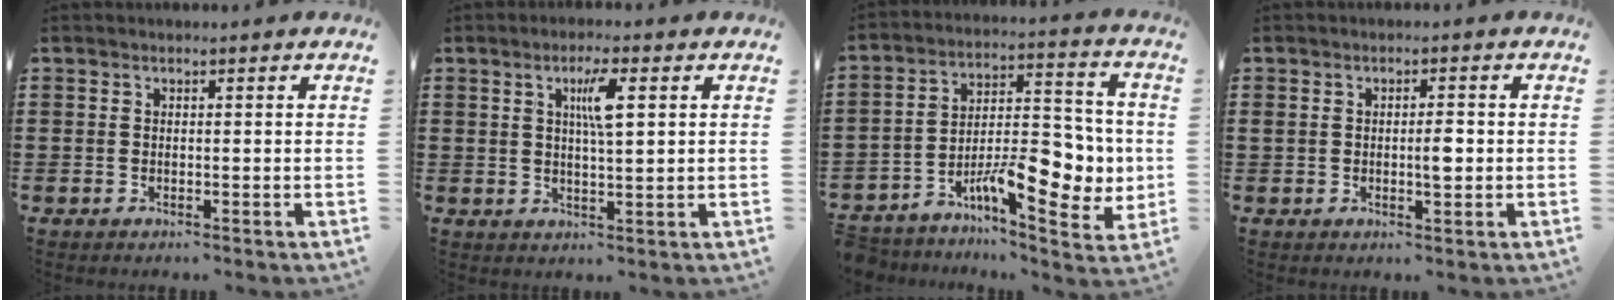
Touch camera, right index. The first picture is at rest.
{"total": 4.9, "force": [1.6, 0.9, 4.6], "torque": [-0.087, 0.006, 0.021]}
{"total": 11.5, "force": [-4.1, 5.3, 9.3], "torque": [-0.141, -0.008, -0.073]}
{"total": 2.9, "force": [-0.1, 1.0, 2.7], "torque": [-0.043, -0.003, -0.004]}